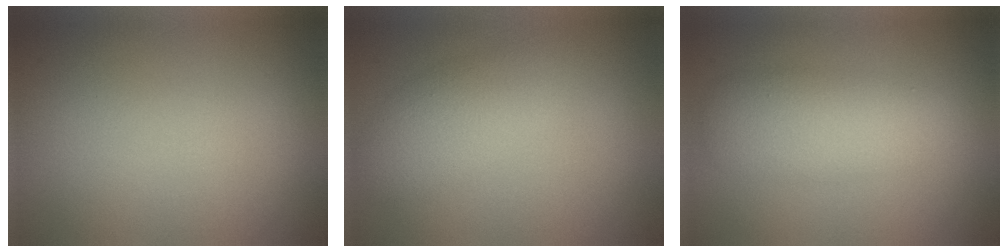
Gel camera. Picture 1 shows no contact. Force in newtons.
{"total": 3.1, "press": 3.1, "slide": 0.2}
{"total": 4.1, "press": 4.1, "slide": 0.1}